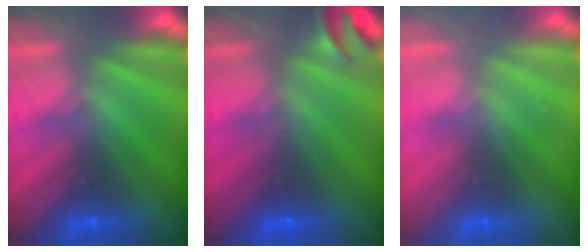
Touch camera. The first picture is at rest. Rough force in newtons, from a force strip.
{"total": 2.7}
{"total": 2.3}